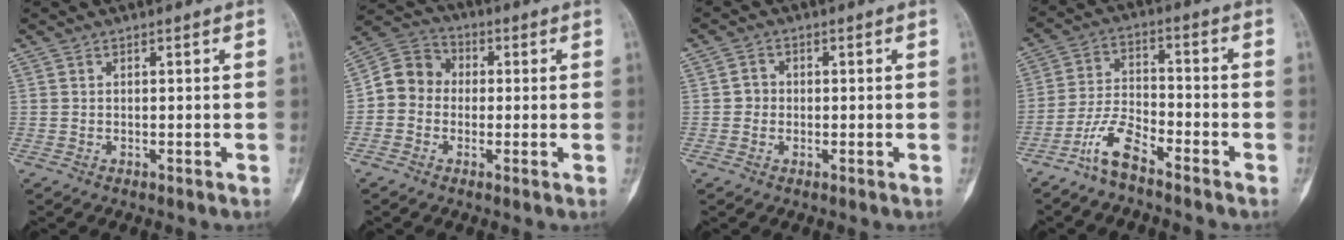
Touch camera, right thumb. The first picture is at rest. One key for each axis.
{"total": 8.1, "fx": -0.5, "fy": 7.1, "fz": 3.8, "tx": -0.044, "ty": 0.031, "tz": -0.028}
{"total": 2.2, "fx": -0.2, "fy": 2.1, "fz": 0.7, "tx": 0.003, "ty": 0.008, "tz": -0.008}
{"total": 7.4, "fx": -5.5, "fy": 2.2, "fz": 4.4, "tx": -0.094, "ty": 0.039, "tz": -0.115}